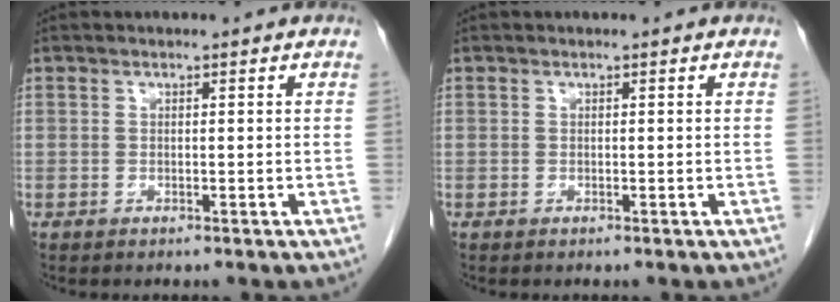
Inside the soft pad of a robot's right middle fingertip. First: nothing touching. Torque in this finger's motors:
{"motor_torque": [-0.04, 0.01, 0.00, 0.00]}